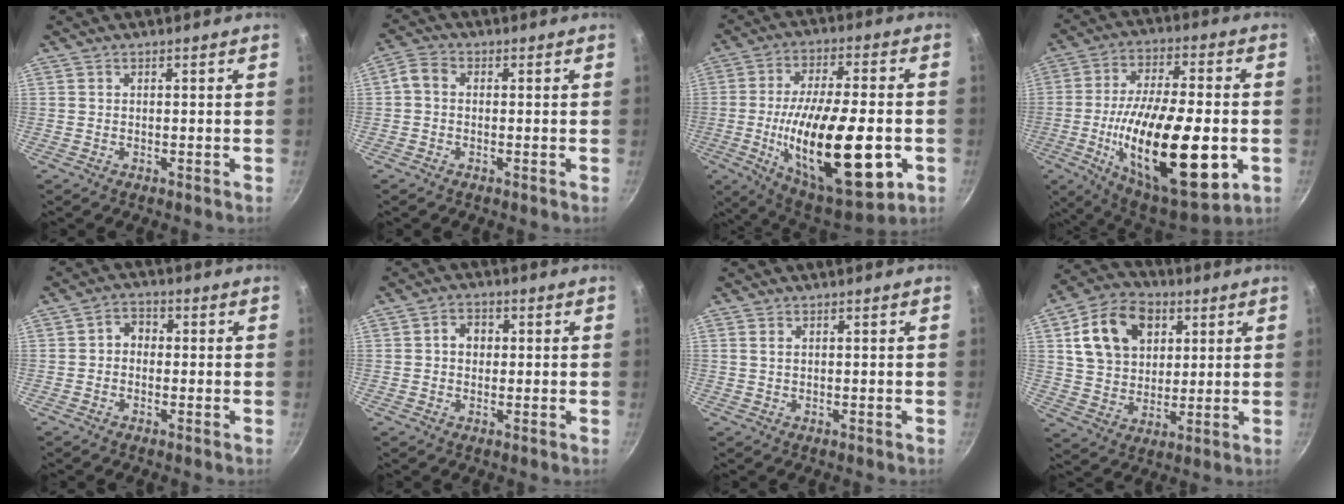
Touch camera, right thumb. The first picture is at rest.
{"total": 3.0, "force": [-0.5, 2.2, 1.9], "torque": [-0.043, 0.015, -0.021]}
{"total": 26.4, "force": [-5.8, 9.7, 23.8], "torque": [-0.380, 0.005, -0.085]}
{"total": 27.2, "force": [-5.8, 10.2, 24.6], "torque": [-0.403, 0.004, -0.089]}
{"total": 3.5, "force": [-0.3, 2.9, 1.9], "torque": [-0.012, 0.011, -0.014]}
{"total": 3.9, "force": [0.4, 3.3, 2.2], "torque": [-0.015, 0.007, 0.001]}
{"total": 0.9, "force": [0.4, 0.5, 0.7], "torque": [-0.013, 0.002, 0.007]}
{"total": 15.5, "force": [5.2, 11.5, 9.0], "torque": [-0.137, -0.002, 0.086]}